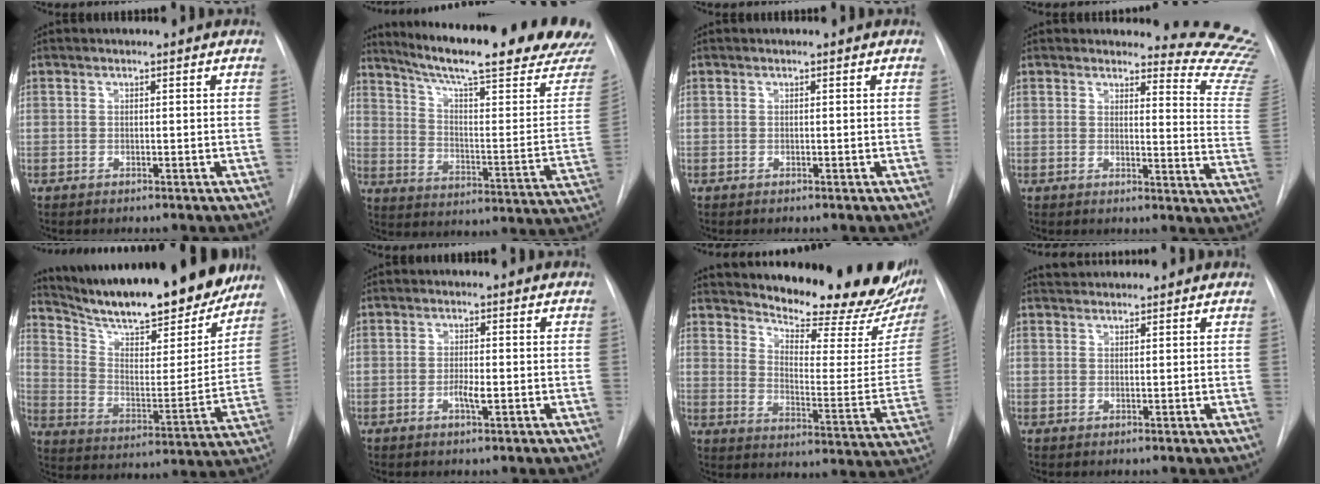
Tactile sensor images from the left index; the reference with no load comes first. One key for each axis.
{"total": 28.2, "fx": 24.2, "fy": 1.5, "fz": 14.3, "tx": -0.219, "ty": -0.083, "tz": 0.315}
{"total": 0.0}
{"total": 14.0, "fx": 14.0, "fy": 0.3, "fz": 0.3, "tx": 0.032, "ty": -0.166, "tz": 0.114}
{"total": 25.2, "fx": 21.9, "fy": 4.7, "fz": 11.5, "tx": -0.191, "ty": -0.029, "tz": 0.317}
{"total": 2.2, "fx": -0.7, "fy": 0.4, "fz": 2.1, "tx": -0.038, "ty": 0.000, "tz": -0.012}
{"total": 23.4, "fx": 20.7, "fy": 4.6, "fz": 9.8, "tx": -0.145, "ty": -0.087, "tz": 0.261}
{"total": 4.1, "fx": 3.9, "fy": 0.8, "fz": 0.6, "tx": -0.012, "ty": 0.037, "tz": 0.060}